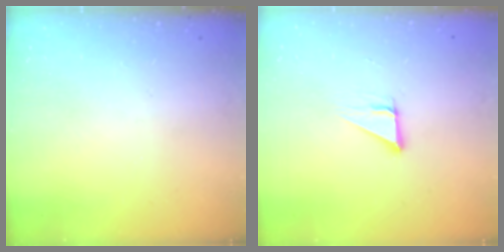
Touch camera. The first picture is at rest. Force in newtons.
{"total": 3.6, "press": 3.6, "slide": 0.1}